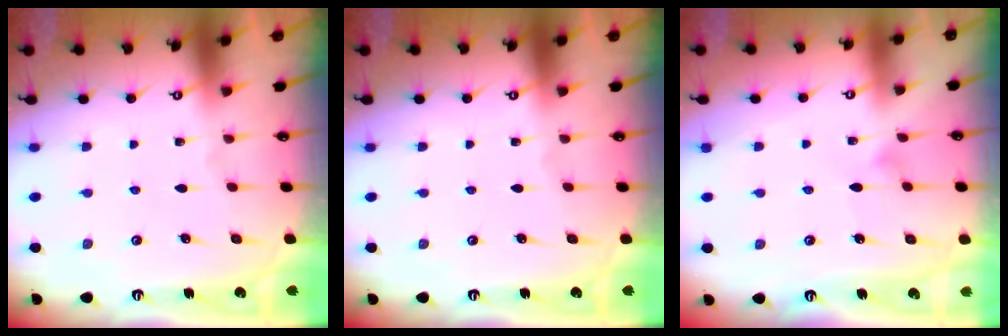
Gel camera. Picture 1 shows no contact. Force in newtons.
{"total": 0.0}
{"total": 3.5, "press": 3.5, "slide": 0.2}